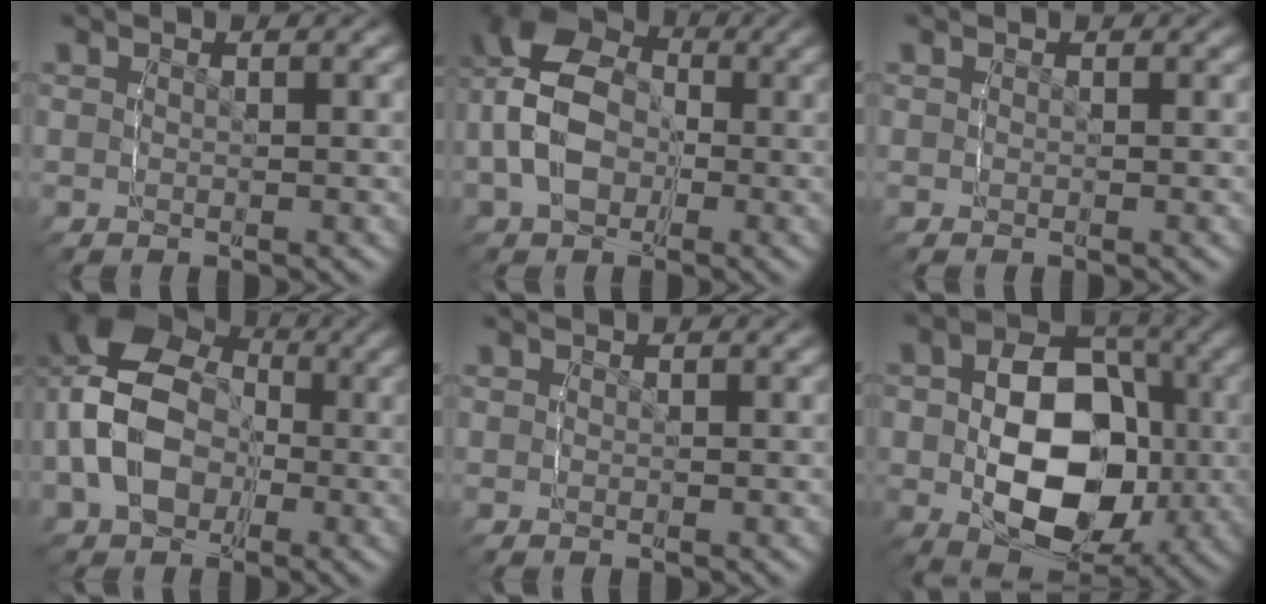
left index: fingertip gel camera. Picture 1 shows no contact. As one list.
[{"total": 11.7, "force": [0.9, 10.9, 4.2], "torque": [-0.109, 0.002, -0.014]}, {"total": 0.7, "force": [-0.3, 0.1, -0.7], "torque": [0.009, -0.002, -0.007]}, {"total": 11.1, "force": [-0.2, 10.3, 3.9], "torque": [-0.130, -0.025, -0.014]}, {"total": 0.0}, {"total": 10.4, "force": [-2.1, 8.8, 5.1], "torque": [-0.115, -0.036, -0.038]}]